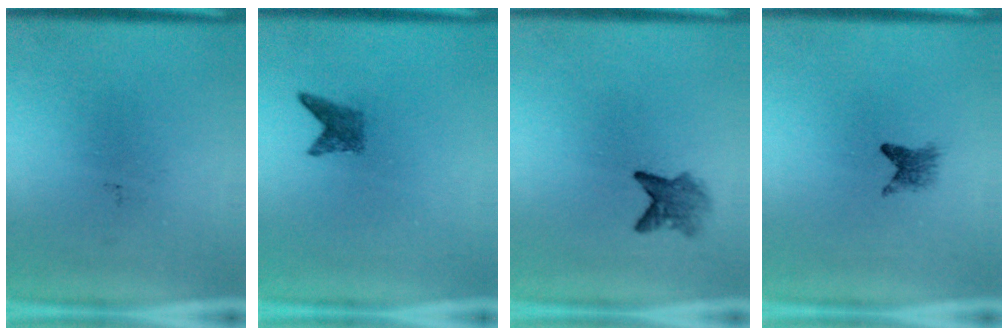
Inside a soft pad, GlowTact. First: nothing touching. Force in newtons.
{"total": 2.0}
{"total": 3.2}
{"total": 2.0}